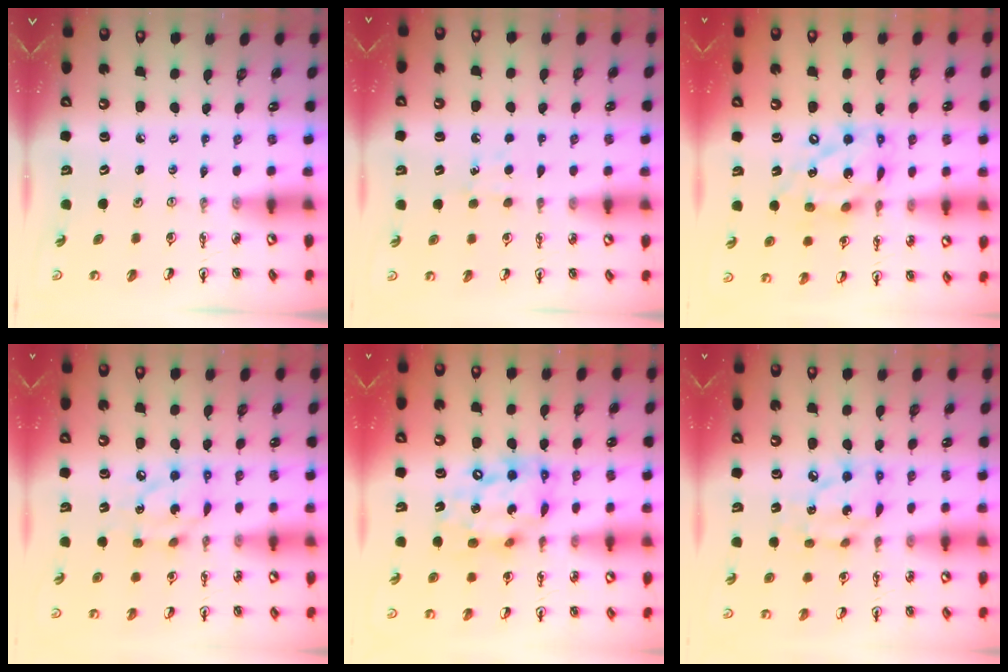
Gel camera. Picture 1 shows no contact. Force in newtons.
{"total": 4.5, "press": 4.4, "slide": 0.5}
{"total": 16.2, "press": 16.1, "slide": 1.7}
{"total": 10.6, "press": 10.6, "slide": 0.6}
{"total": 14.4, "press": 14.3, "slide": 1.3}
{"total": 11.2, "press": 11.1, "slide": 1.0}